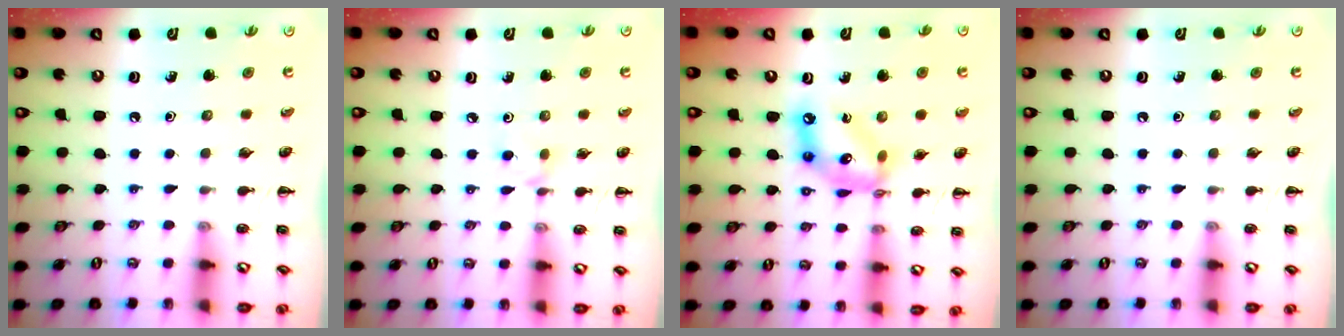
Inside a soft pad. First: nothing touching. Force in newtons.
{"total": 3.0, "press": 2.9, "slide": 1.0}
{"total": 13.5, "press": 13.0, "slide": 3.6}
{"total": 0.0}